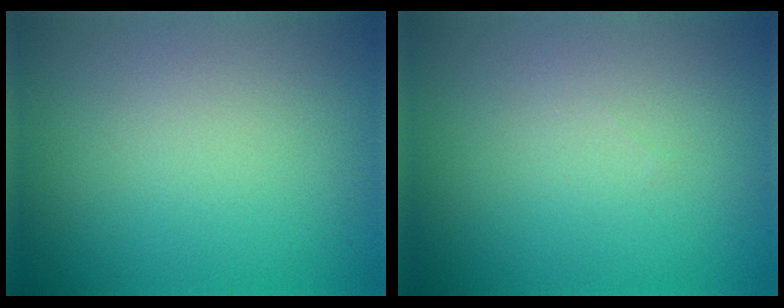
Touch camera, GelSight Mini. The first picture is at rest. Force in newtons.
{"total": 0.0}